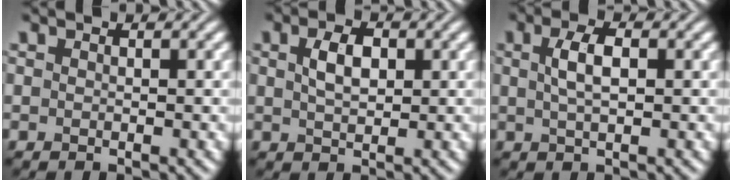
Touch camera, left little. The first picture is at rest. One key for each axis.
{"total": 3.1, "fx": 0.8, "fy": 1.7, "fz": 2.4, "tx": -0.051, "ty": 0.003, "tz": 0.016}
{"total": 2.9, "fx": 0.7, "fy": 1.1, "fz": 2.6, "tx": -0.055, "ty": 0.006, "tz": 0.011}